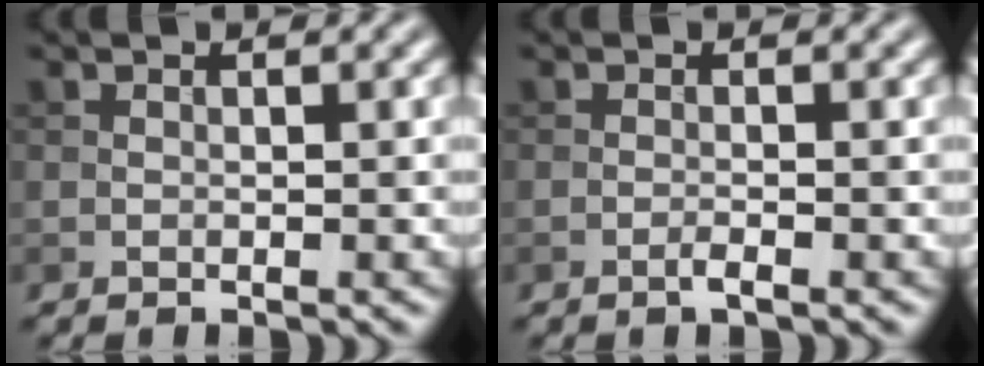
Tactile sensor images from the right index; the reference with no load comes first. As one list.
[{"total": 1.0, "force": [-0.6, 0.1, 0.8], "torque": [-0.014, 0.002, -0.013]}]